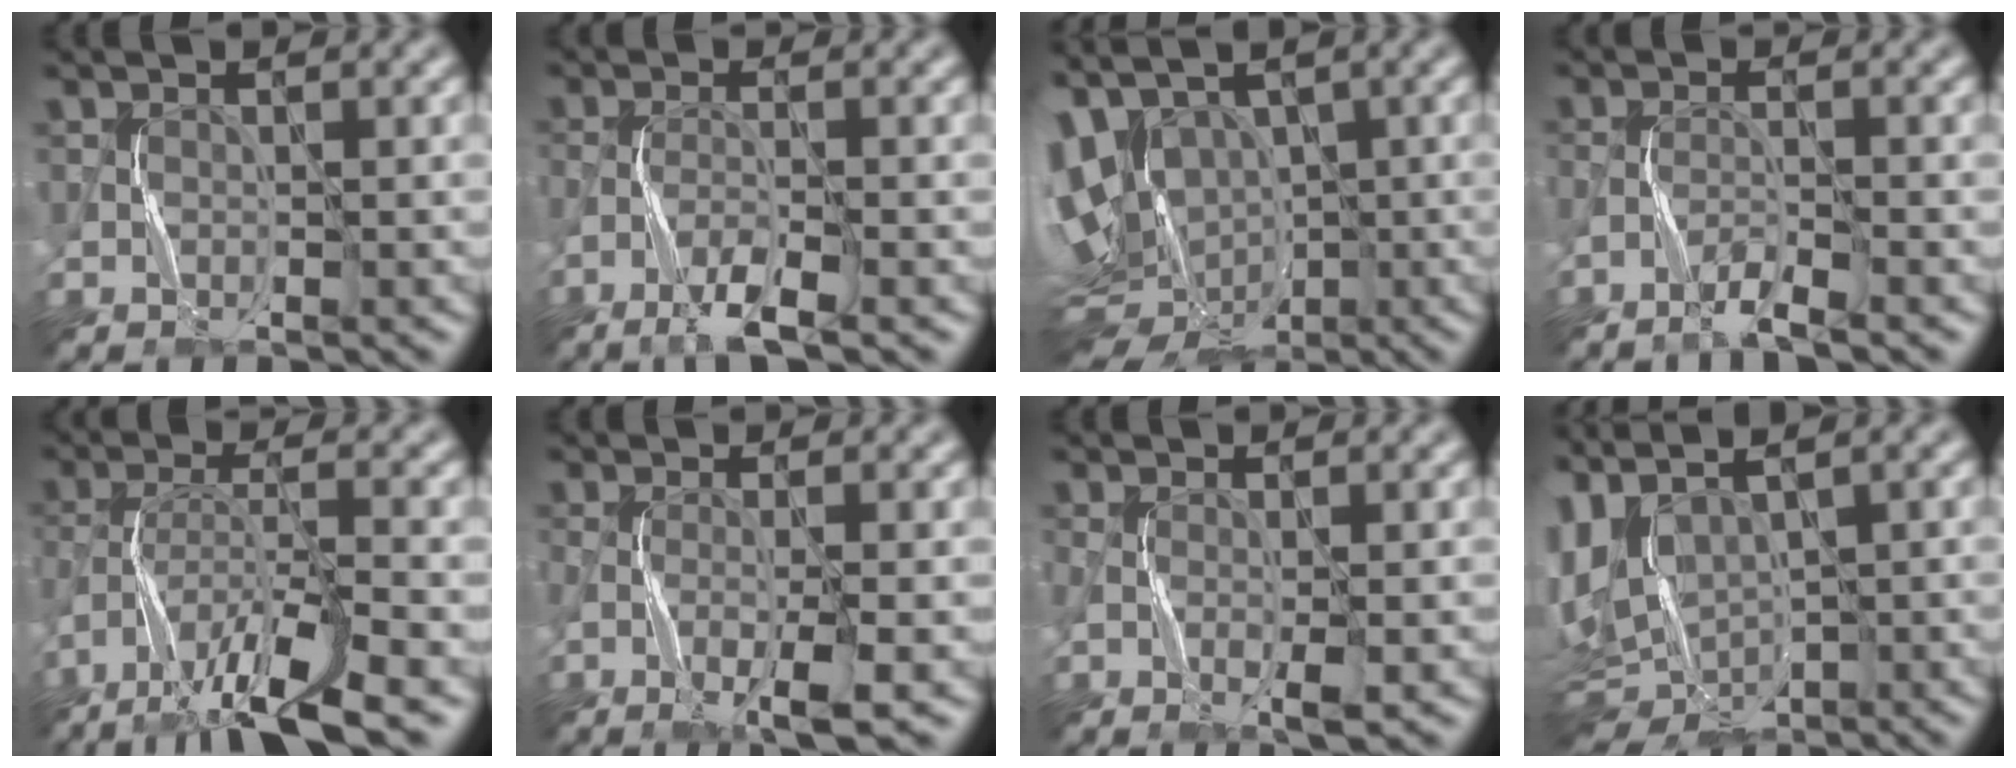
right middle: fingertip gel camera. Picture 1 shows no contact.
{"total": 3.6, "force": [-2.1, 0.5, 2.9], "torque": [-0.061, 0.003, -0.050]}
{"total": 11.7, "force": [-3.0, 8.1, 7.9], "torque": [-0.151, -0.001, -0.004]}
{"total": 2.5, "force": [-1.8, 0.1, 1.8], "torque": [-0.037, 0.004, -0.045]}
{"total": 10.5, "force": [-7.5, 2.3, 6.9], "torque": [-0.133, 0.000, -0.134]}
{"total": 4.3, "force": [-1.4, 0.9, 3.9], "torque": [-0.077, -0.008, -0.028]}
{"total": 2.6, "force": [-0.4, 0.8, 2.5], "torque": [-0.058, -0.007, -0.008]}
{"total": 9.4, "force": [1.0, 5.1, 7.9], "torque": [-0.177, -0.007, 0.051]}